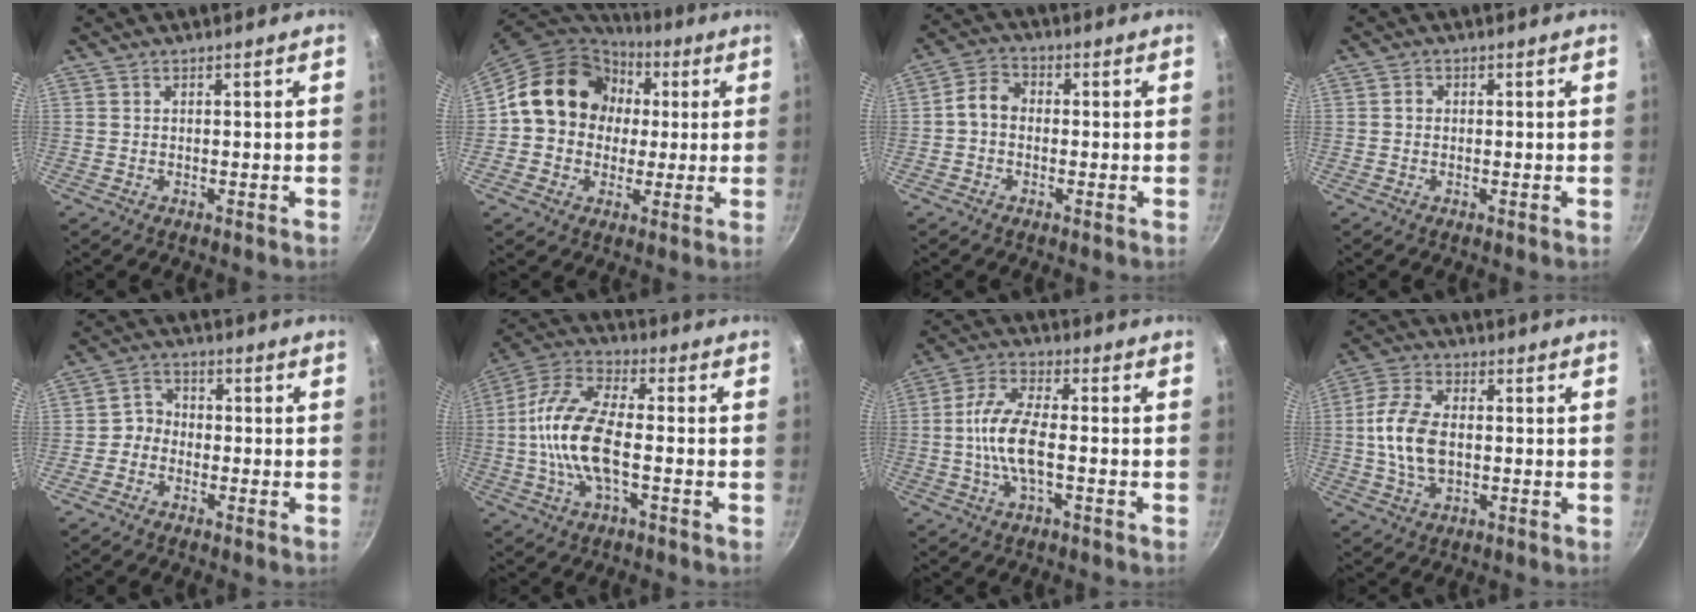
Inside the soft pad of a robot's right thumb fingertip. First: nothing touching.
{"total": 17.2, "force": [2.3, 14.8, 8.6], "torque": [-0.112, 0.034, 0.025]}
{"total": 4.9, "force": [-0.5, 3.8, 3.0], "torque": [-0.044, 0.019, -0.025]}
{"total": 1.1, "force": [-0.1, 1.0, 0.5], "torque": [-0.006, 0.006, -0.003]}
{"total": 3.5, "force": [-1.2, 3.0, 1.3], "torque": [-0.003, 0.021, -0.033]}
{"total": 14.4, "force": [-1.9, 6.1, 12.9], "torque": [-0.252, 0.035, -0.054]}
{"total": 10.1, "force": [-1.3, 3.9, 9.2], "torque": [-0.183, 0.023, -0.037]}
{"total": 10.4, "force": [-0.2, 6.3, 8.3], "torque": [-0.158, 0.015, -0.010]}